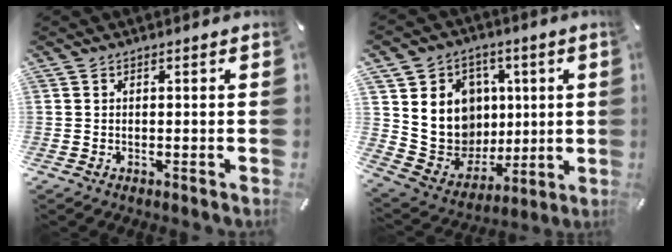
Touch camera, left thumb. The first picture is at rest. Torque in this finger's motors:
{"motor_torque": [0.73, 0.59, 0.66, -0.48, 0.25]}